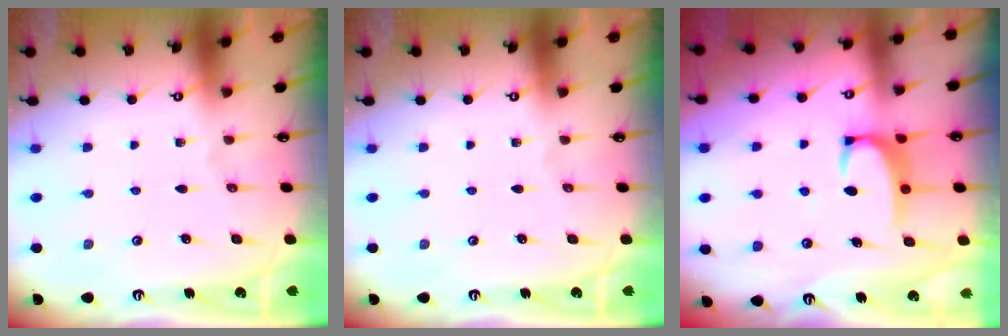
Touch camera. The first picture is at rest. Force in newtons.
{"total": 0.0}
{"total": 3.0, "press": 3.0, "slide": 0.4}